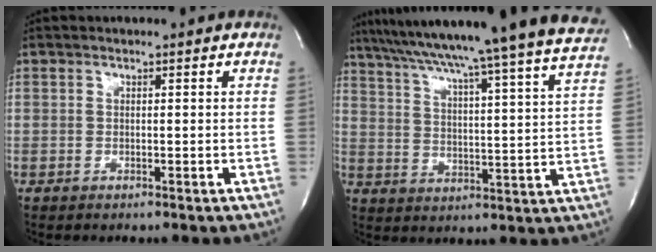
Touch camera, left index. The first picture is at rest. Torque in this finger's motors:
{"motor_torque": [0.03, -0.06, 0.61, 0.21]}